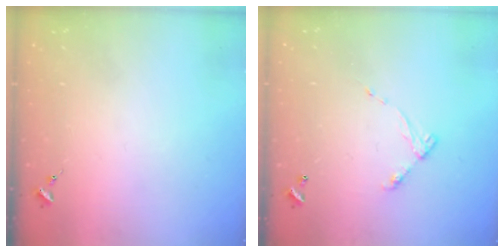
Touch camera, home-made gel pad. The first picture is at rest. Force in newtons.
{"total": 5.9, "press": 5.9, "slide": 0.4}